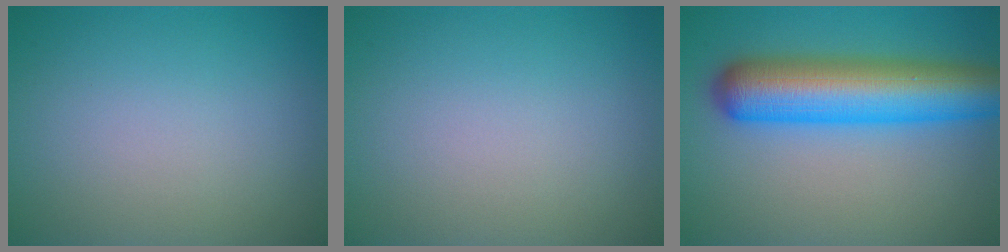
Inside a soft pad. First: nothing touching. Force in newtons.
{"total": 0.0}
{"total": 9.7, "press": 9.7, "slide": 0.4}